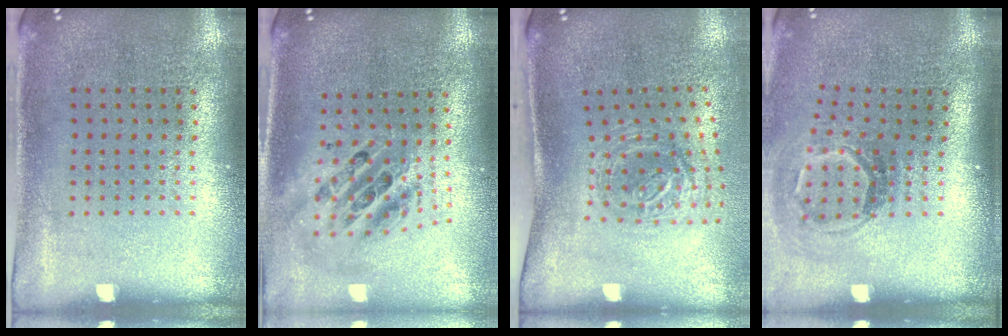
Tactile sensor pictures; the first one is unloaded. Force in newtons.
{"total": 2.2, "press": 1.6, "slide": 1.4}
{"total": 1.3, "press": 1.1, "slide": 0.7}
{"total": 1.9, "press": 1.3, "slide": 1.4}